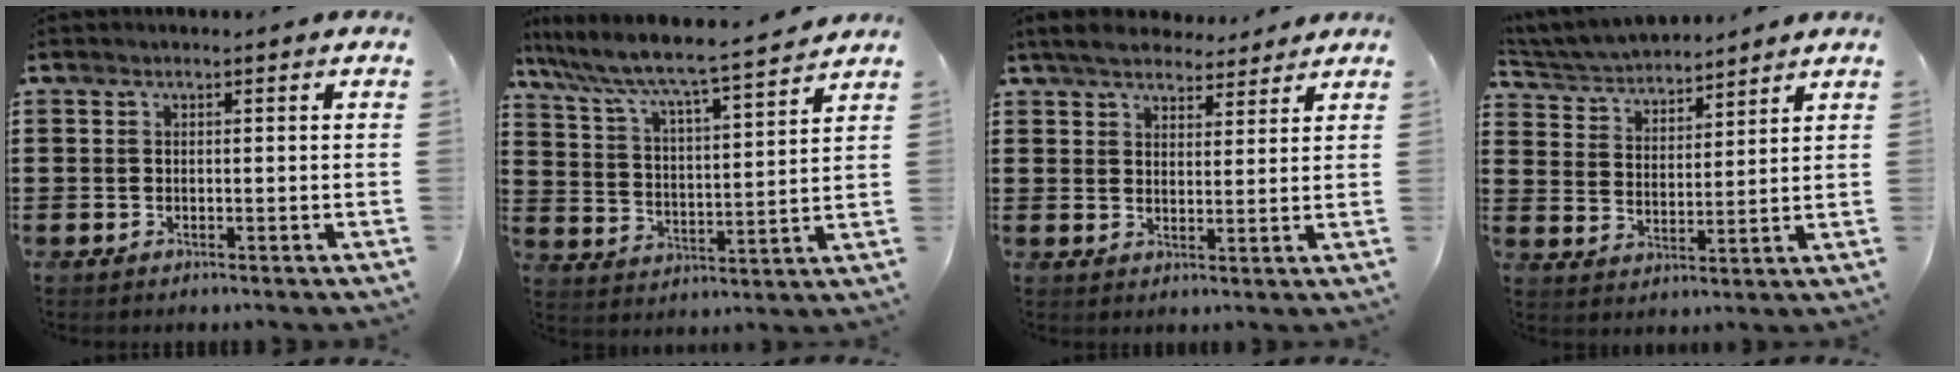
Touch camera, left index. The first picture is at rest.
{"total": 5.3, "force": [4.8, -0.2, 2.2], "torque": [-0.068, -0.044, 0.069]}
{"total": 5.2, "force": [4.7, 1.3, 1.6], "torque": [-0.047, -0.009, 0.088]}
{"total": 4.7, "force": [4.6, 0.7, 0.6], "torque": [-0.034, -0.025, 0.080]}